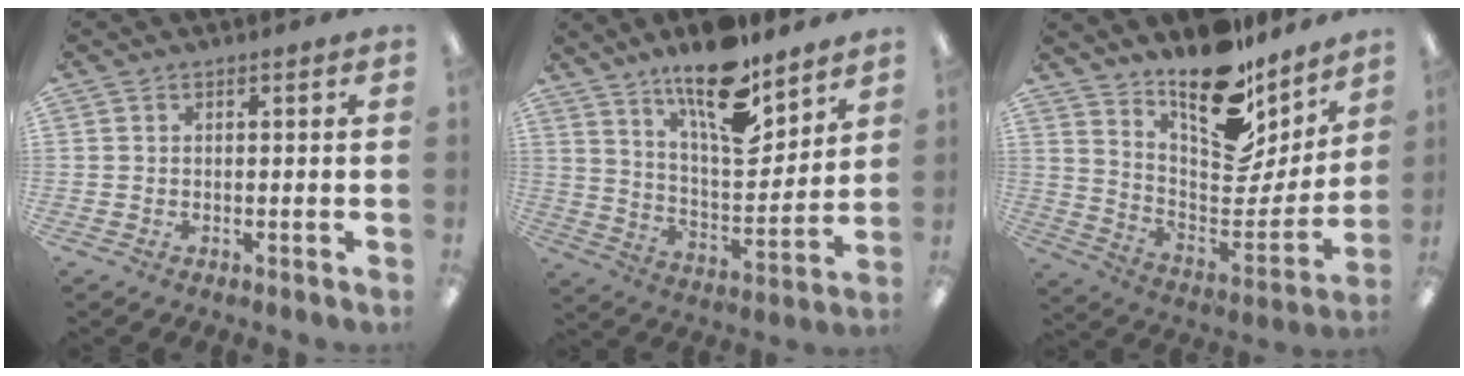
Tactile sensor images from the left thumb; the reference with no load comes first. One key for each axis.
{"total": 16.6, "fx": 11.9, "fy": 5.8, "fz": 10.0, "tx": -0.167, "ty": -0.074, "tz": 0.202}
{"total": 18.4, "fx": 13.9, "fy": 8.1, "fz": 8.8, "tx": -0.110, "ty": -0.129, "tz": 0.240}